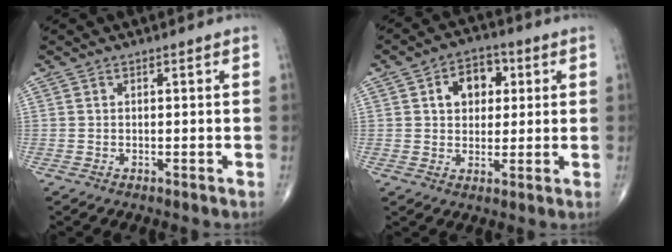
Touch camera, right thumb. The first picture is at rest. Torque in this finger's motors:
{"motor_torque": [0.23, 1.42, 0.80, 0.46, 0.08]}